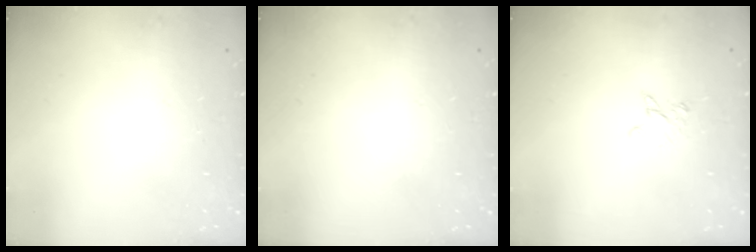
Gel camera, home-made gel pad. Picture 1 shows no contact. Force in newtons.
{"total": 0.0}
{"total": 2.5, "press": 2.5, "slide": 0.3}